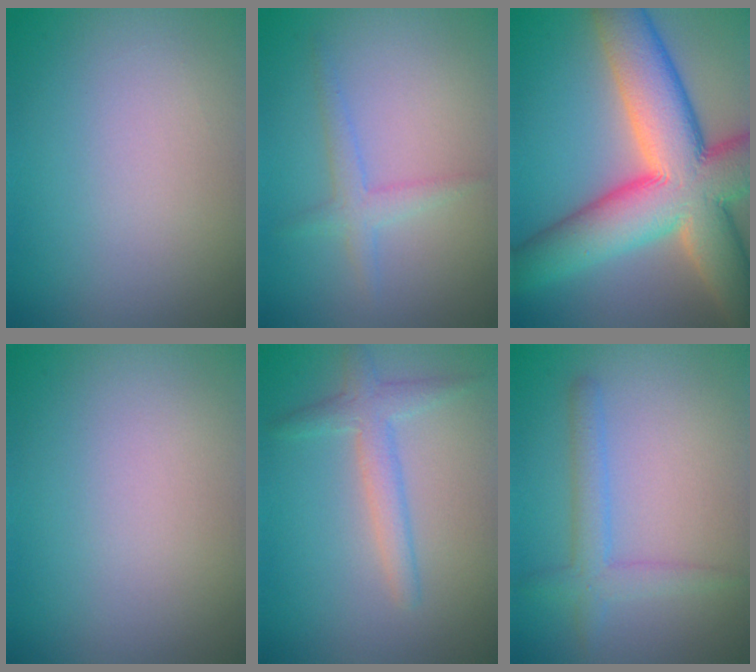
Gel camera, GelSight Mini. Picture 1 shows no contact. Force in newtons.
{"total": 2.0, "press": 2.0, "slide": 0.0}
{"total": 14.3, "press": 14.3, "slide": 0.7}
{"total": 0.0}
{"total": 2.3, "press": 2.3, "slide": 0.0}
{"total": 2.7, "press": 2.7, "slide": 0.2}